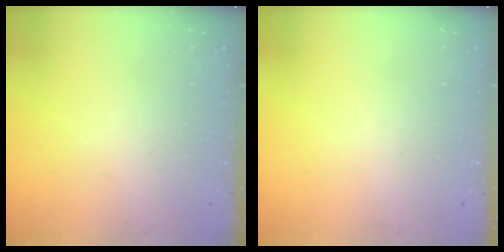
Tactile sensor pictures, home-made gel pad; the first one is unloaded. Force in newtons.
{"total": 0.0}